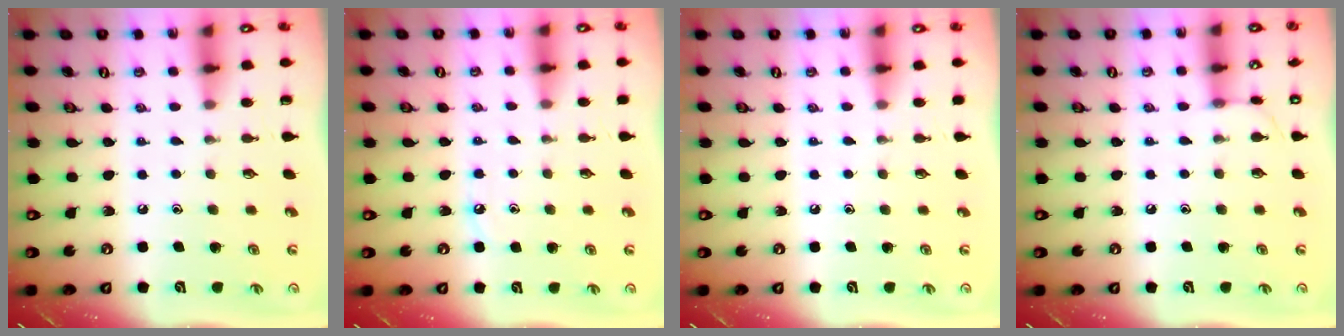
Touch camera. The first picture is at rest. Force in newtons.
{"total": 3.2, "press": 3.2, "slide": 0.5}
{"total": 2.8, "press": 2.7, "slide": 0.4}
{"total": 4.3, "press": 4.3, "slide": 0.2}